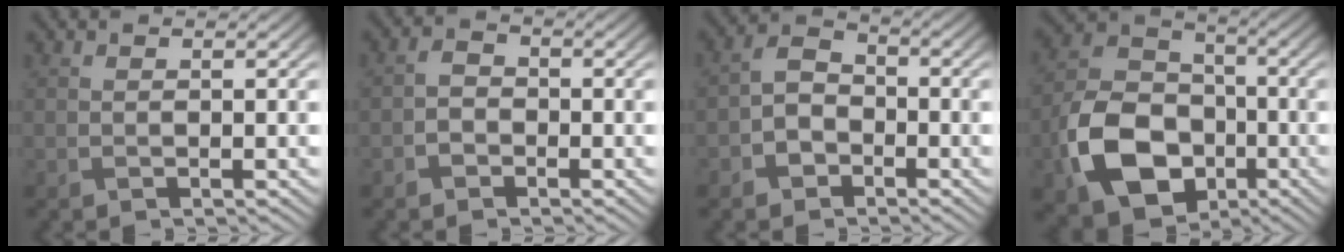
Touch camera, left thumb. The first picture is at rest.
{"total": 2.0, "force": [-1.1, 1.4, 0.8], "torque": [-0.016, 0.006, -0.028]}
{"total": 4.3, "force": [-2.0, 3.1, 2.2], "torque": [-0.043, 0.004, -0.049]}
{"total": 13.1, "force": [-4.8, 9.4, 7.7], "torque": [-0.184, -0.018, -0.105]}